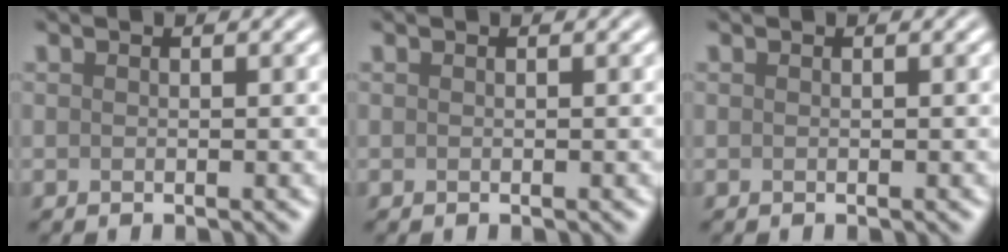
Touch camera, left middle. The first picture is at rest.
{"total": 0.0}
{"total": 0.0}